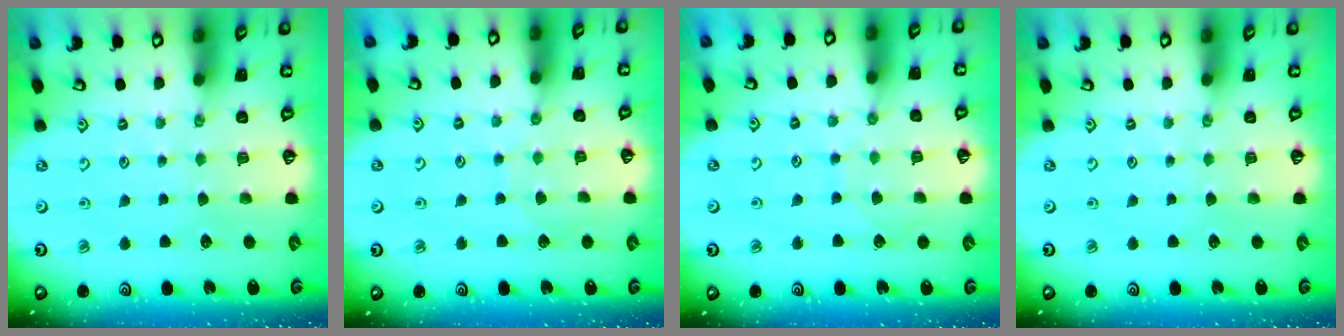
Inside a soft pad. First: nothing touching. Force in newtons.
{"total": 4.8, "press": 4.7, "slide": 0.5}
{"total": 5.9, "press": 5.9, "slide": 0.5}
{"total": 0.0}